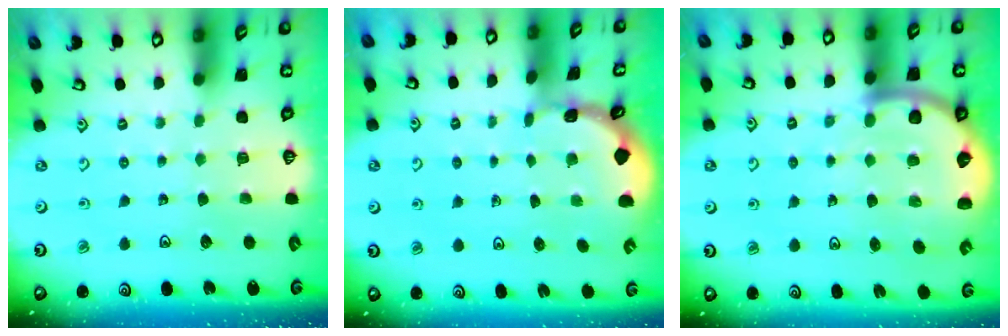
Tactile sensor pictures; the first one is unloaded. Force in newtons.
{"total": 0.0}
{"total": 8.0, "press": 7.8, "slide": 1.5}